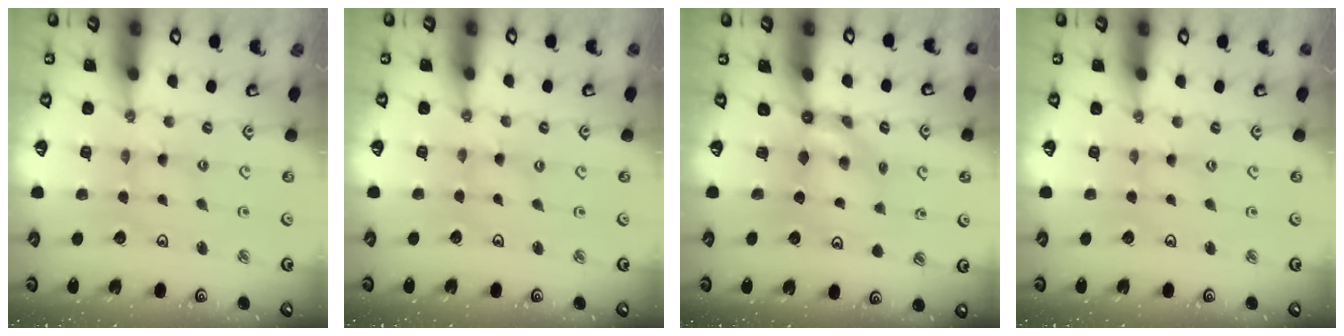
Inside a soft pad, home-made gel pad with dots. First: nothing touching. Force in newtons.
{"total": 0.0}
{"total": 5.0, "press": 5.0, "slide": 0.3}
{"total": 0.0}